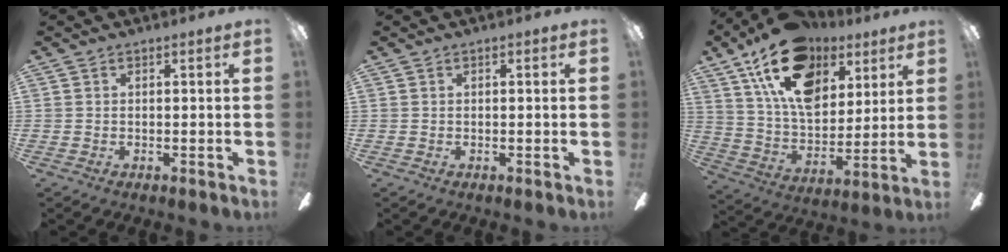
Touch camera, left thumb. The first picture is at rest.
{"total": 0.0}
{"total": 20.4, "force": [11.5, 12.1, 11.8], "torque": [-0.217, -0.046, 0.207]}